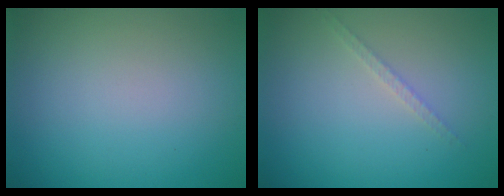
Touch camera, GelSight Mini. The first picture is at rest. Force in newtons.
{"total": 1.1, "press": 1.1, "slide": 0.2}